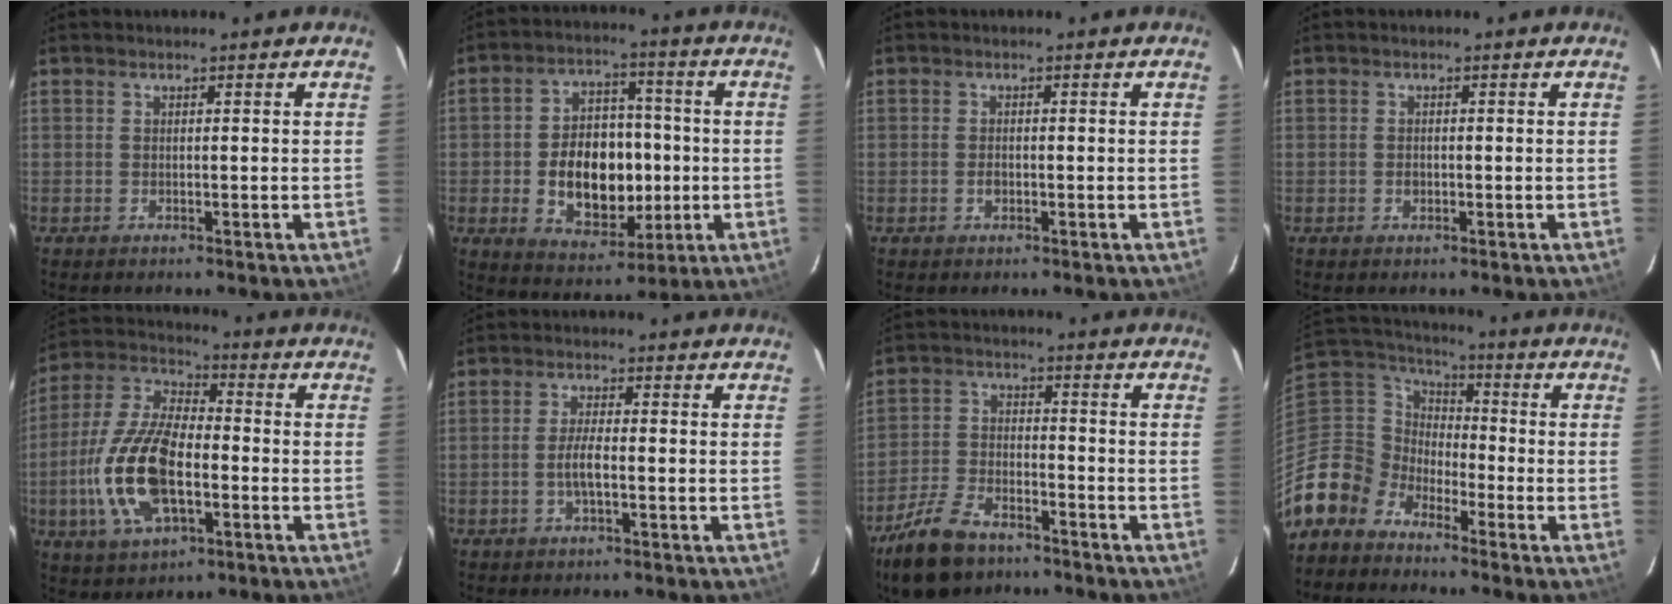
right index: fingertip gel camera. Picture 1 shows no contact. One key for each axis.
{"total": 14.4, "fx": -2.1, "fy": 9.9, "fz": 10.2, "tx": -0.201, "ty": 0.020, "tz": -0.013}
{"total": 1.2, "fx": -0.4, "fy": 0.9, "fz": 0.8, "tx": -0.013, "ty": 0.003, "tz": -0.006}
{"total": 1.1, "fx": -0.3, "fy": 0.9, "fz": 0.4, "tx": -0.004, "ty": 0.003, "tz": -0.002}
{"total": 17.3, "fx": -4.3, "fy": 8.1, "fz": 14.7, "tx": -0.317, "ty": 0.000, "tz": -0.080}
{"total": 3.5, "fx": -1.0, "fy": 0.7, "fz": 3.2, "tx": -0.066, "ty": 0.002, "tz": -0.018}
{"total": 12.7, "fx": -9.3, "fy": 5.6, "fz": 6.6, "tx": -0.160, "ty": -0.007, "tz": -0.176}
{"total": 11.0, "fx": -8.1, "fy": 7.3, "fz": 1.1, "tx": -0.059, "ty": 0.034, "tz": -0.178}